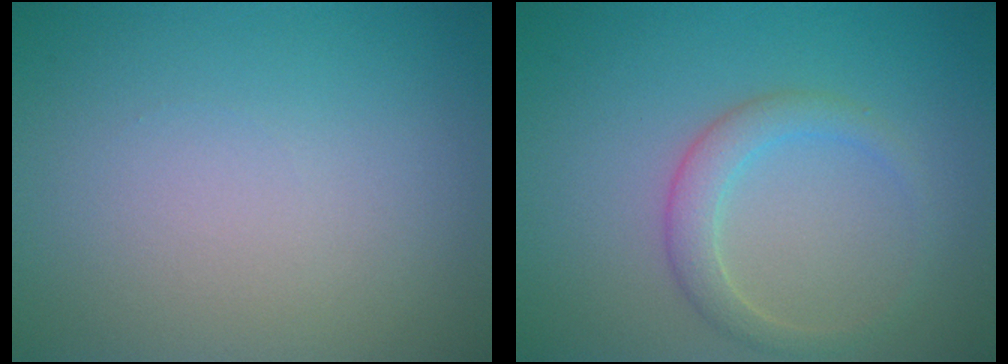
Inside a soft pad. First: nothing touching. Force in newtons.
{"total": 2.4, "press": 2.4, "slide": 0.2}